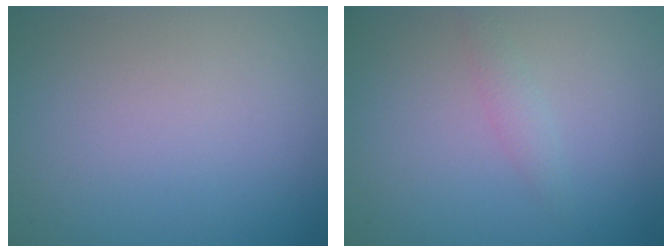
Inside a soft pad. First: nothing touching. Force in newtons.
{"total": 1.2, "press": 1.2, "slide": 0.0}